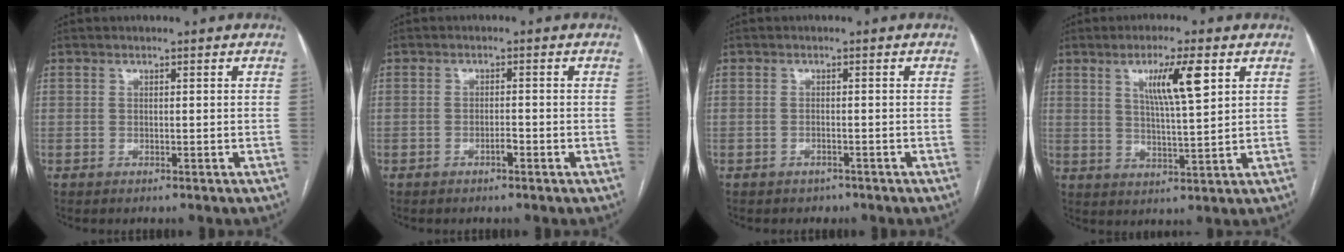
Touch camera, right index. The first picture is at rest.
{"total": 1.4, "force": [-0.8, 0.4, 1.1], "torque": [-0.018, 0.002, -0.014]}
{"total": 1.3, "force": [-0.9, 0.9, 0.1], "torque": [-0.005, 0.002, -0.013]}
{"total": 7.9, "force": [3.4, 0.5, 7.1], "torque": [-0.126, -0.001, 0.059]}